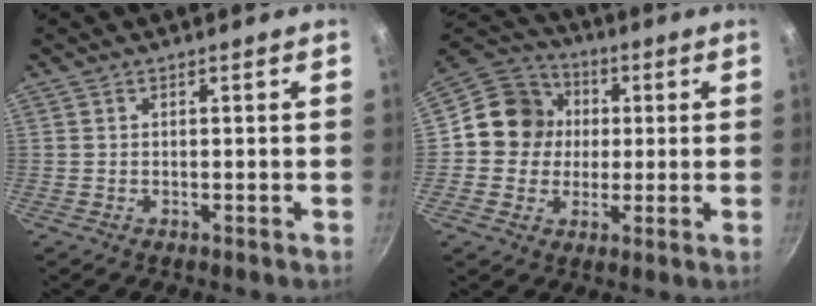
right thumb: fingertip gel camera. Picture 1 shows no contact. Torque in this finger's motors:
{"motor_torque": [0.40, 2.08, 0.66, -0.89, 0.29]}